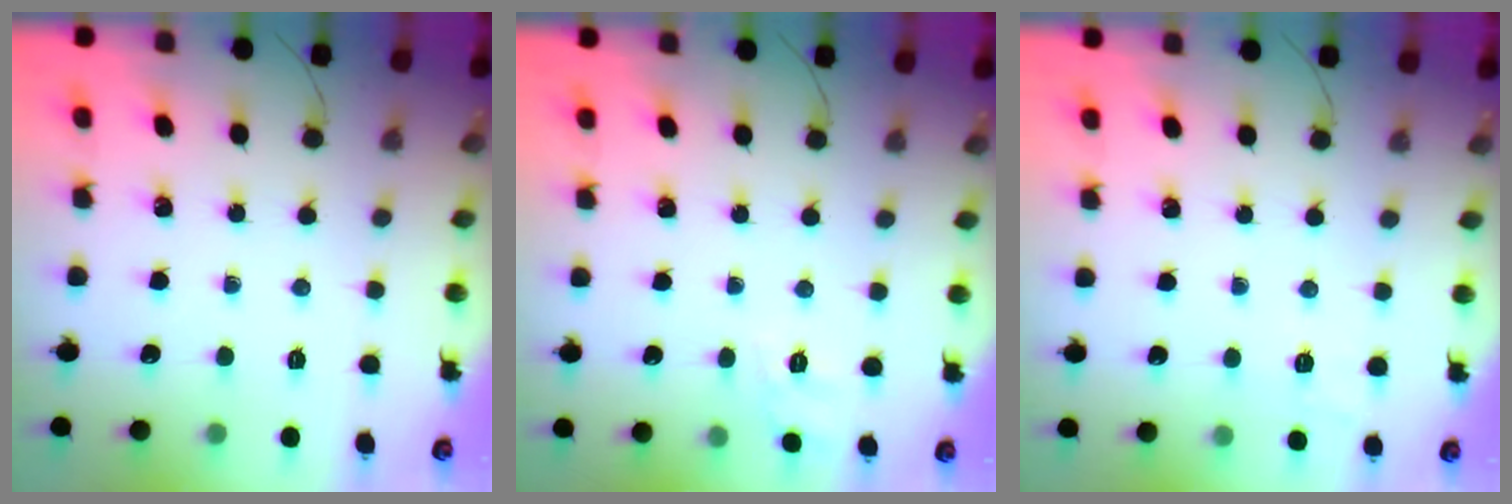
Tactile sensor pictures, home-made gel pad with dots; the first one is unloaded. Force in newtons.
{"total": 8.7, "press": 8.5, "slide": 1.8}
{"total": 1.6, "press": 0.2, "slide": 1.6}